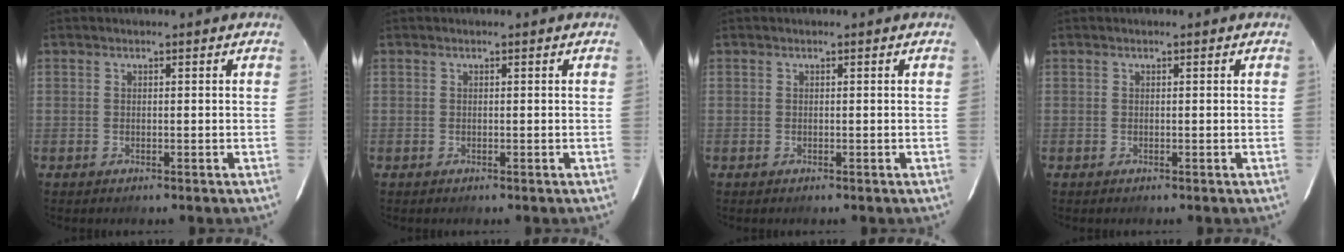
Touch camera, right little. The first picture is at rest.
{"total": 0.0}
{"total": 0.0}
{"total": 0.0}